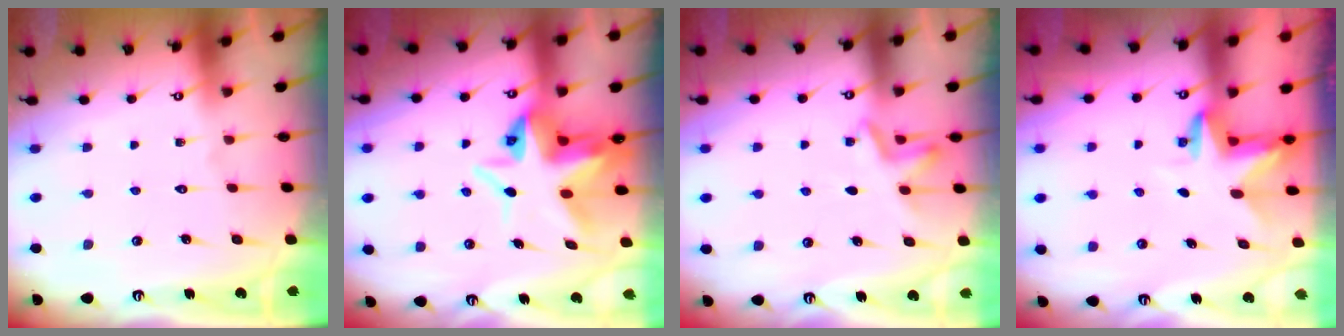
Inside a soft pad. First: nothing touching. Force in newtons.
{"total": 8.1, "press": 8.1, "slide": 1.0}
{"total": 5.2, "press": 4.9, "slide": 1.8}
{"total": 3.3, "press": 3.3, "slide": 0.2}